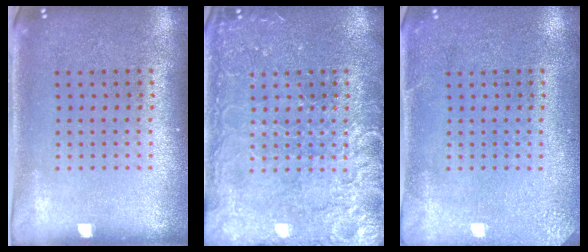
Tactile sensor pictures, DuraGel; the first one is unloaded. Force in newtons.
{"total": 5.4, "press": 5.4, "slide": 0.7}
{"total": 2.5, "press": 2.4, "slide": 0.3}